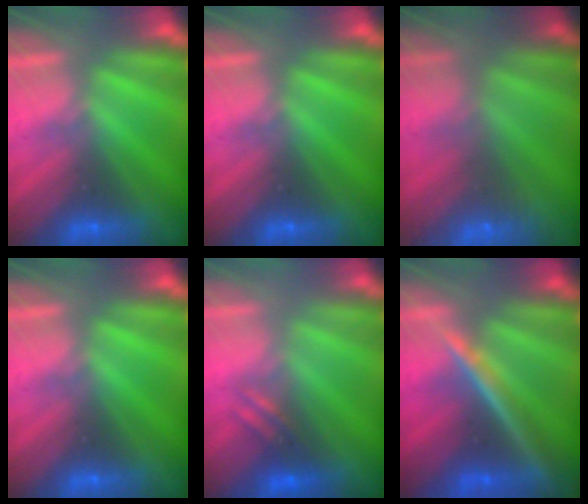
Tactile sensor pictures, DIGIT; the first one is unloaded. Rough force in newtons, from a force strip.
{"total": 0.0}
{"total": 7.1}
{"total": 0.0}
{"total": 2.5}
{"total": 4.5}